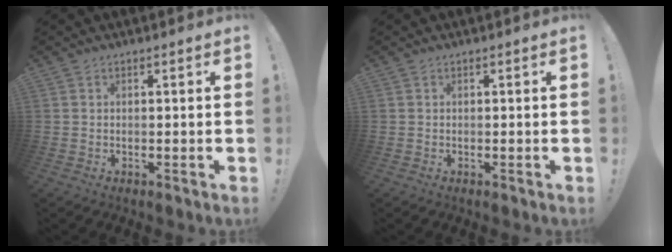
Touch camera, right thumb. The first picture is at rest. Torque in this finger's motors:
{"motor_torque": [0.00, 0.00, 0.01, 0.01, 0.00]}